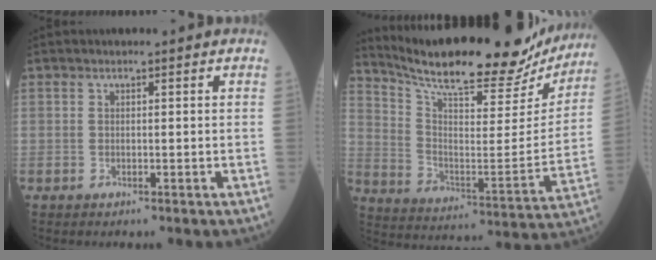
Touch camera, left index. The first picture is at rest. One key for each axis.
{"total": 25.8, "fx": 23.2, "fy": 4.6, "fz": 10.3, "tx": -0.169, "ty": -0.050, "tz": 0.328}